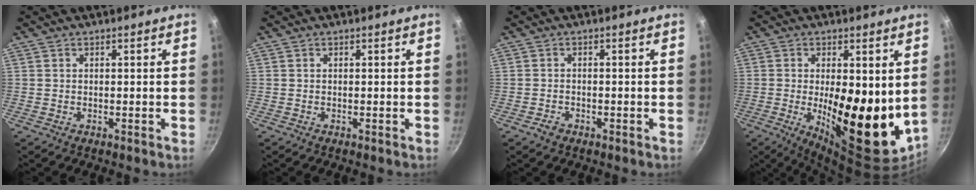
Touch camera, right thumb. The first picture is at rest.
{"total": 0.0}
{"total": 1.7, "force": [-1.1, 1.1, 0.7], "torque": [-0.014, 0.012, -0.018]}
{"total": 17.9, "force": [-0.1, 7.0, 16.4], "torque": [-0.214, -0.030, 0.006]}